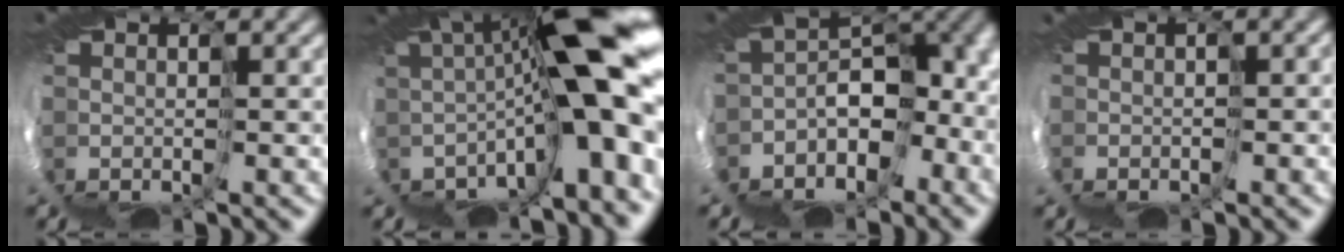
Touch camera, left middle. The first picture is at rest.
{"total": 13.5, "force": [0.2, 2.1, 13.3], "torque": [-0.211, 0.001, 0.007]}
{"total": 9.0, "force": [-2.7, 5.6, 6.5], "torque": [-0.113, -0.003, -0.015]}
{"total": 2.4, "force": [-2.0, 0.8, 0.9], "torque": [-0.013, 0.001, -0.029]}